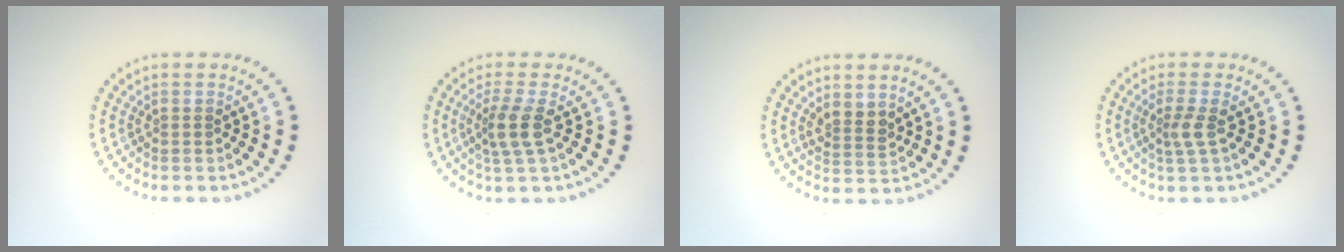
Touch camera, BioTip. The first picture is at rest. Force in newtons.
{"total": 2.6, "press": 2.1, "slide": 1.6}
{"total": 2.0, "press": 1.6, "slide": 1.2}
{"total": 1.9, "press": 1.4, "slide": 1.3}